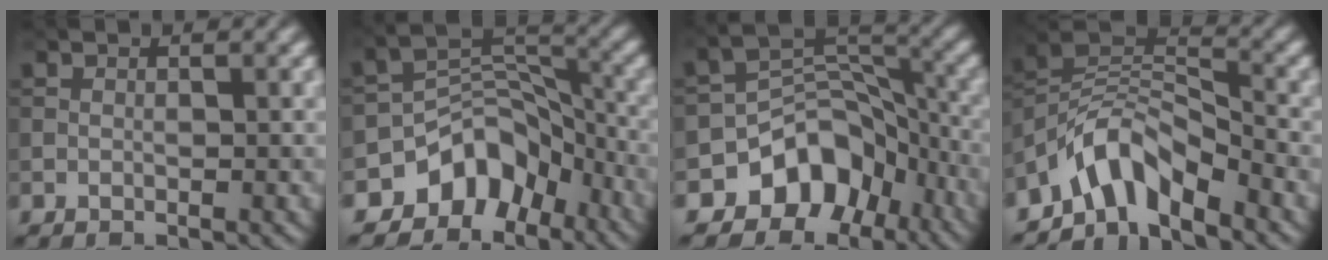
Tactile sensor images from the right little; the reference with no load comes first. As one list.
[{"total": 7.2, "force": [-4.8, 4.8, 2.5], "torque": [-0.015, 0.001, -0.088]}, {"total": 7.7, "force": [-4.6, 5.5, 2.9], "torque": [-0.022, 0.001, -0.083]}, {"total": 5.8, "force": [-4.6, 2.2, 2.7], "torque": [-0.038, 0.004, -0.098]}]